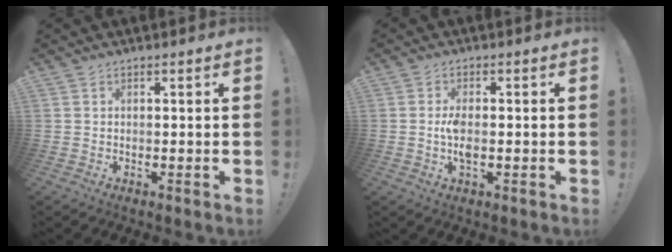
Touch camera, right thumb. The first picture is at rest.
{"total": 4.4, "force": [-0.4, 1.6, 4.1], "torque": [-0.081, -0.003, -0.012]}